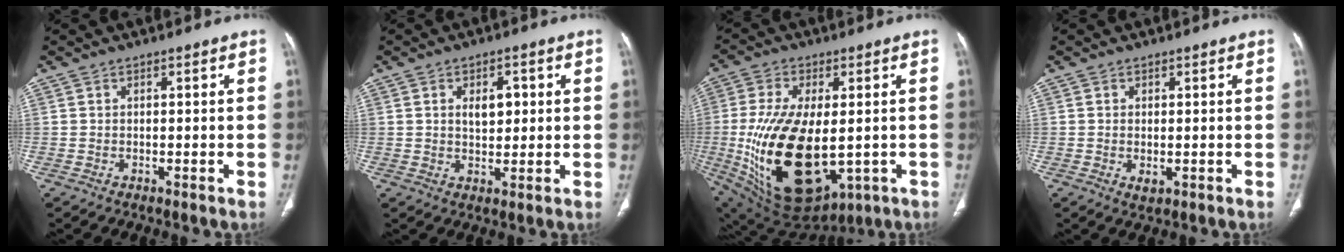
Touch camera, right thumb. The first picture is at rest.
{"total": 4.8, "force": [1.3, 2.8, 3.7], "torque": [-0.042, -0.004, 0.022]}
{"total": 23.0, "force": [-2.7, 12.0, 19.4], "torque": [-0.376, -0.027, -0.011]}
{"total": 1.5, "force": [-0.3, 0.8, 1.3], "torque": [-0.025, -0.006, 0.000]}